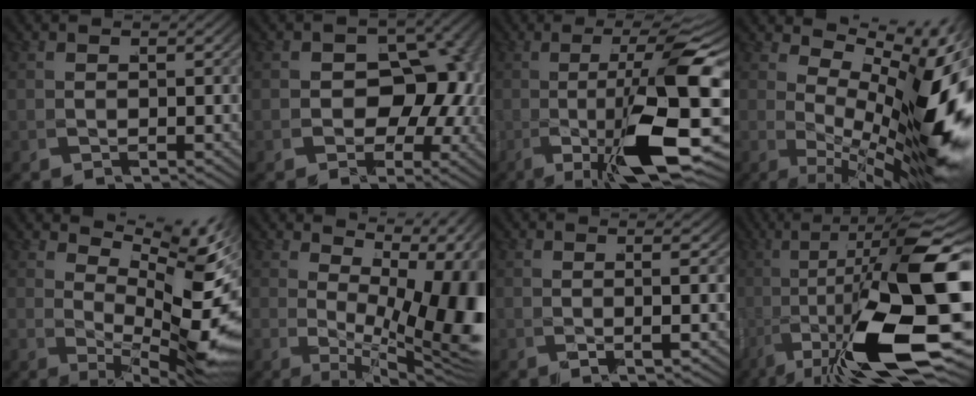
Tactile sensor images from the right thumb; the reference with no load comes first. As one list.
[{"total": 7.1, "force": [-1.1, 6.0, 3.8], "torque": [-0.079, -0.034, -0.008]}, {"total": 13.6, "force": [-1.7, 3.7, 12.9], "torque": [-0.208, -0.008, -0.023]}, {"total": 12.1, "force": [0.0, 5.8, 10.6], "torque": [-0.159, -0.038, 0.016]}, {"total": 8.8, "force": [2.7, 3.2, 7.8], "torque": [-0.108, -0.012, 0.047]}, {"total": 11.7, "force": [0.3, 5.8, 10.1], "torque": [-0.157, -0.053, 0.029]}, {"total": 2.6, "force": [1.0, -0.2, 2.4], "torque": [-0.033, 0.011, 0.011]}, {"total": 15.8, "force": [-2.0, 5.8, 14.5], "torque": [-0.230, -0.024, -0.022]}]